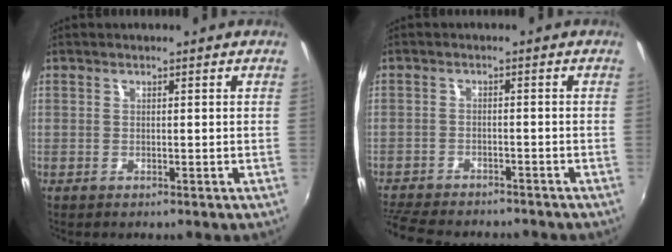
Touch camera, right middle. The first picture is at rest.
{"total": 11.1, "force": [-9.9, 3.0, 4.1], "torque": [-0.109, -0.019, -0.158]}